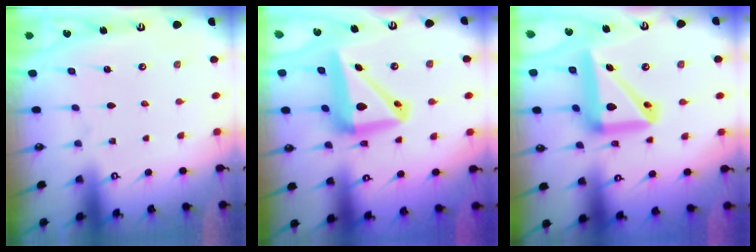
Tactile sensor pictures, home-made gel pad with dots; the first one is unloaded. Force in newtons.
{"total": 13.6, "press": 13.4, "slide": 2.3}
{"total": 17.3, "press": 17.2, "slide": 1.9}